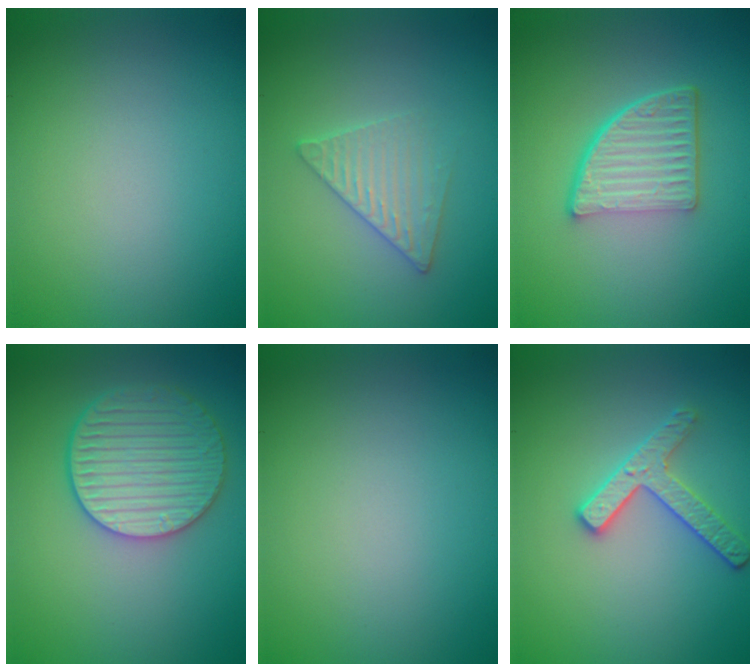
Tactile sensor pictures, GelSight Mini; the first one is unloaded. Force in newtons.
{"total": 2.6, "press": 2.6, "slide": 0.3}
{"total": 5.2, "press": 3.6, "slide": 3.7}
{"total": 4.9, "press": 4.4, "slide": 2.1}
{"total": 0.0}
{"total": 2.6, "press": 2.5, "slide": 0.4}